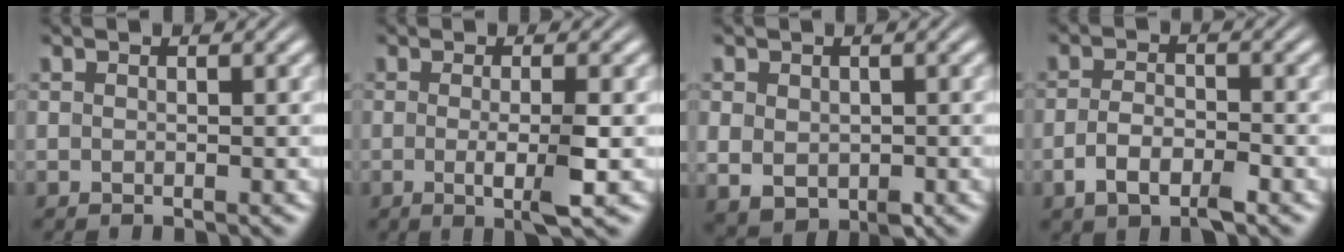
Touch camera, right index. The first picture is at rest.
{"total": 3.7, "force": [-1.0, 0.2, 3.5], "torque": [-0.058, -0.013, -0.016]}
{"total": 4.4, "force": [-1.0, 3.4, 2.6], "torque": [-0.065, -0.032, 0.004]}
{"total": 3.1, "force": [-1.9, 1.4, 2.1], "torque": [-0.036, -0.006, -0.032]}